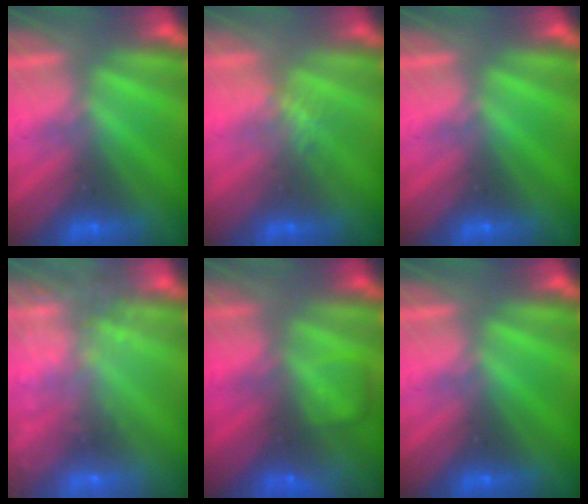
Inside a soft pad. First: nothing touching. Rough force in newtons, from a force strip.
{"total": 2.1}
{"total": 0.0}
{"total": 8.3}
{"total": 8.8}
{"total": 0.0}